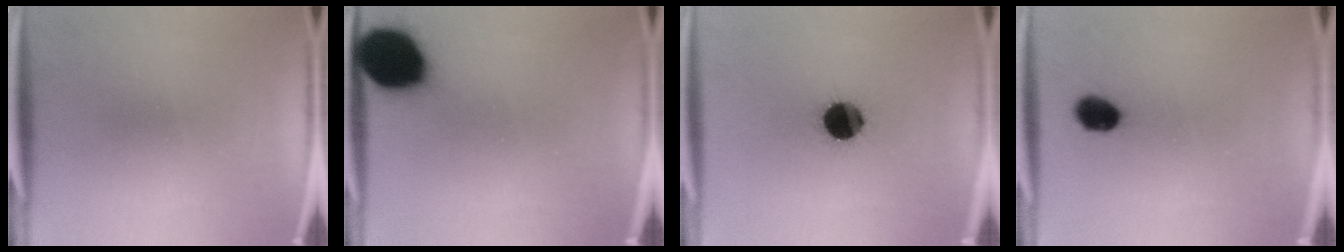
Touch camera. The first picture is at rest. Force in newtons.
{"total": 18.2}
{"total": 11.7}
{"total": 5.1}